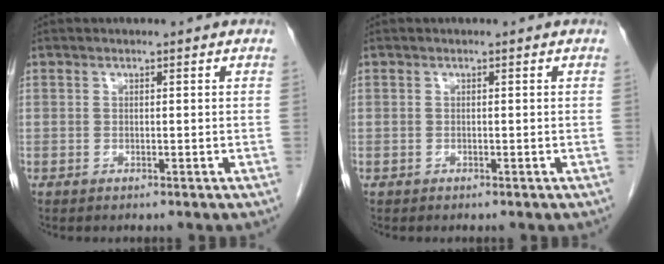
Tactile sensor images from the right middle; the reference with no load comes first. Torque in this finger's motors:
{"motor_torque": [0.01, 0.03, -0.01, 0.00]}